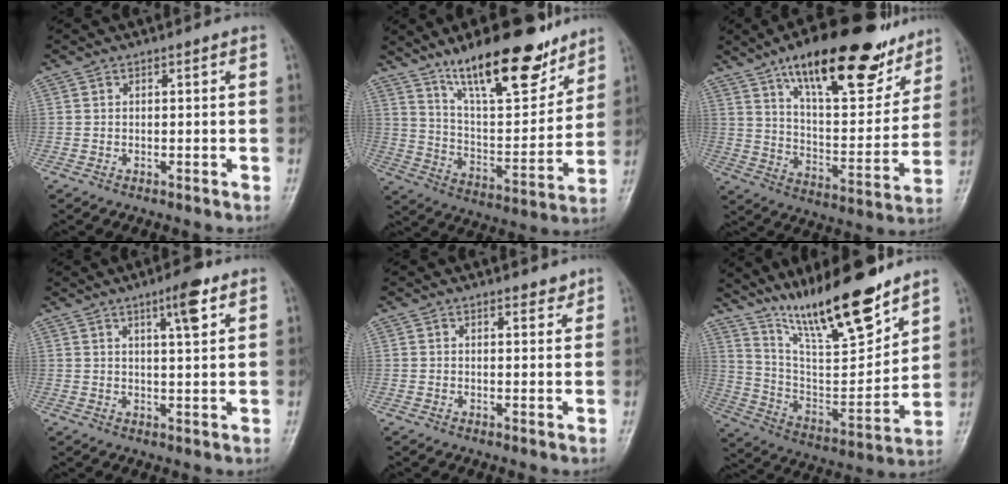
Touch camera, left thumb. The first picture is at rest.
{"total": 20.3, "force": [14.2, 6.7, 12.8], "torque": [-0.158, -0.080, 0.240]}
{"total": 25.5, "force": [16.6, 9.4, 16.8], "torque": [-0.204, -0.055, 0.261]}
{"total": 5.9, "force": [3.3, 1.2, 4.7], "torque": [-0.066, -0.016, 0.049]}
{"total": 2.3, "force": [1.8, 1.0, 0.9], "torque": [0.001, -0.011, 0.023]}
{"total": 20.8, "force": [15.5, 5.0, 13.0], "torque": [-0.179, -0.085, 0.279]}